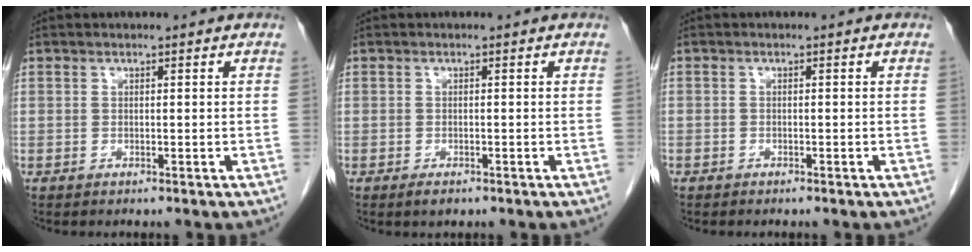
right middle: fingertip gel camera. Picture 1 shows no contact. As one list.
[{"total": 1.4, "force": [-0.9, 0.6, 0.9], "torque": [-0.014, -0.001, -0.010]}, {"total": 0.7, "force": [-0.5, 0.5, 0.0], "torque": [-0.008, 0.003, -0.011]}]